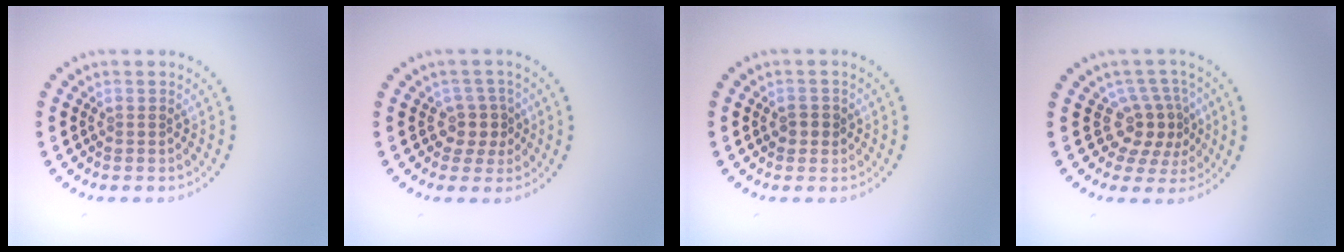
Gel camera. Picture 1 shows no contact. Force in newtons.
{"total": 2.2, "press": 1.7, "slide": 1.4}
{"total": 1.3, "press": 1.2, "slide": 0.5}
{"total": 3.4, "press": 2.5, "slide": 2.2}